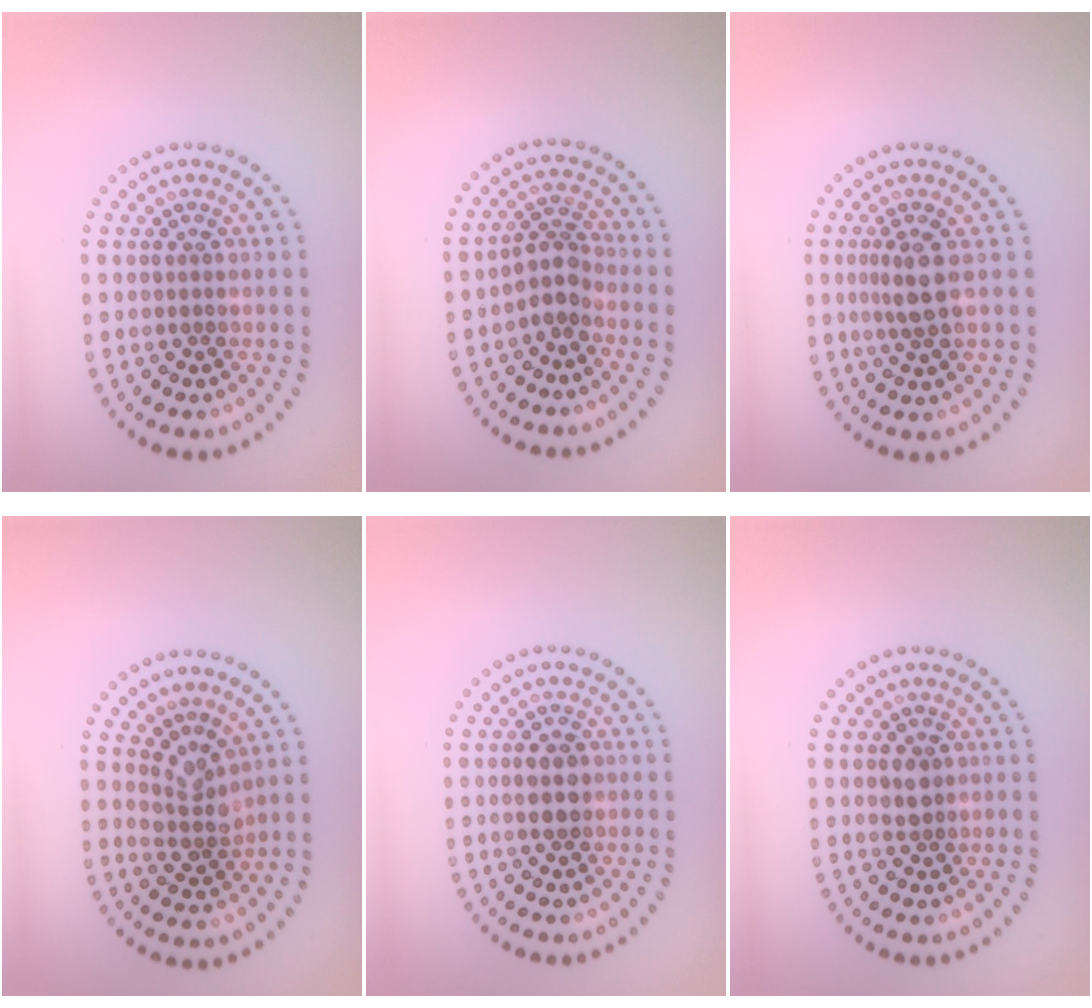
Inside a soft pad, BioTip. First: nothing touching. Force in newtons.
{"total": 2.4, "press": 2.0, "slide": 1.4}
{"total": 2.7, "press": 2.2, "slide": 1.5}
{"total": 2.8, "press": 2.0, "slide": 1.9}
{"total": 2.9, "press": 2.9, "slide": 0.1}
{"total": 1.7, "press": 1.6, "slide": 0.5}